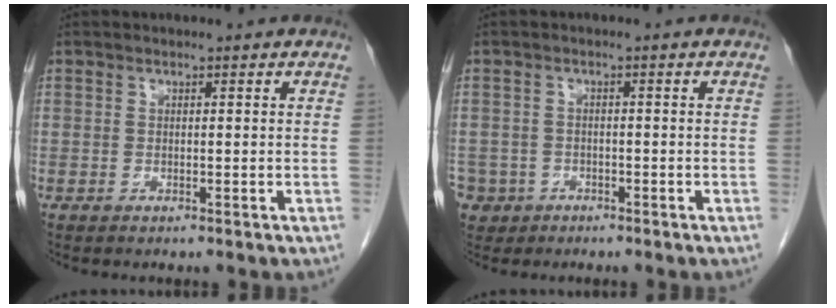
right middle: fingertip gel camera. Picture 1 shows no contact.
{"total": 6.1, "force": [-3.3, 5.1, 0.8], "torque": [-0.026, 0.007, -0.053]}